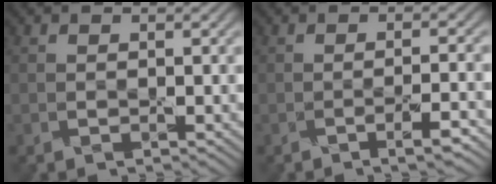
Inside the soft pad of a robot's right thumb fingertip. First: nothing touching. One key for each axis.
{"total": 3.3, "fx": -1.8, "fy": 0.7, "fz": 2.7, "tx": -0.041, "ty": 0.002, "tz": -0.033}